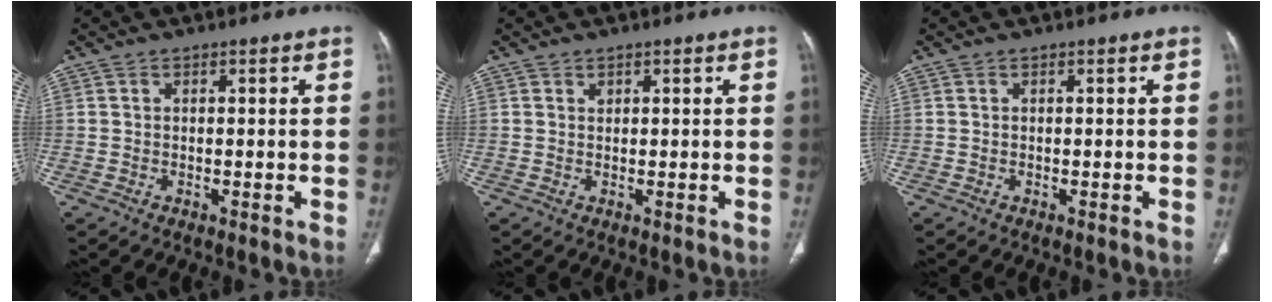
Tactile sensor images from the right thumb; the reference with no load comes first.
{"total": 0.6, "force": [0.4, 0.4, 0.2], "torque": [0.001, -0.002, 0.006]}
{"total": 0.0}